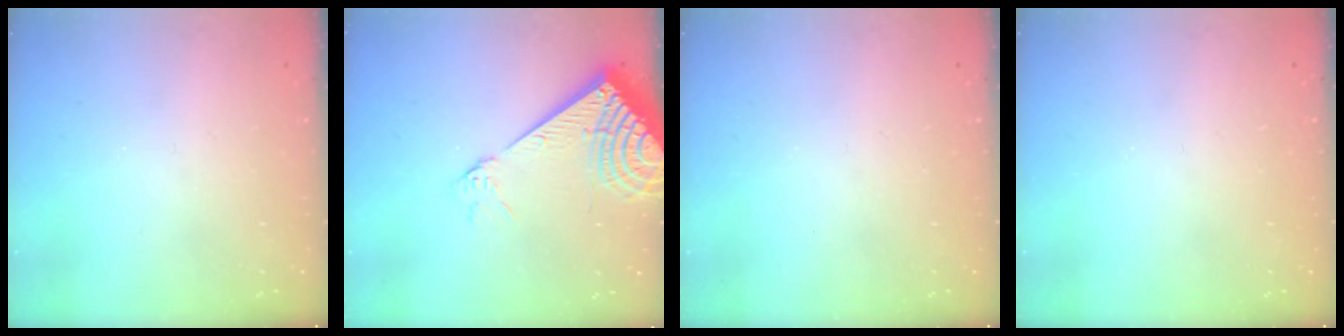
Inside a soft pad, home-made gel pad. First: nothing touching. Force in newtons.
{"total": 11.4, "press": 11.3, "slide": 1.9}
{"total": 0.0}
{"total": 0.0}